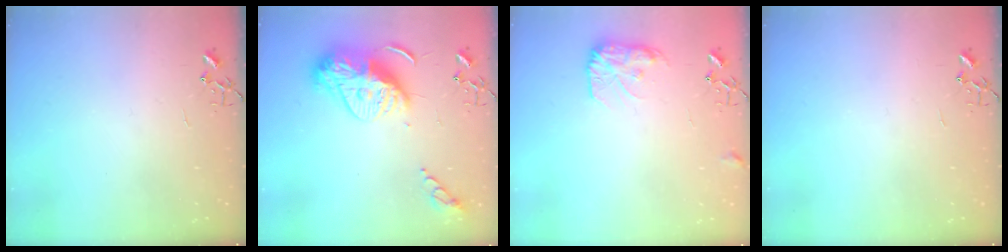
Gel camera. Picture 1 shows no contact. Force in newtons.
{"total": 16.7, "press": 16.7, "slide": 0.8}
{"total": 10.8, "press": 10.8, "slide": 0.4}
{"total": 0.0}